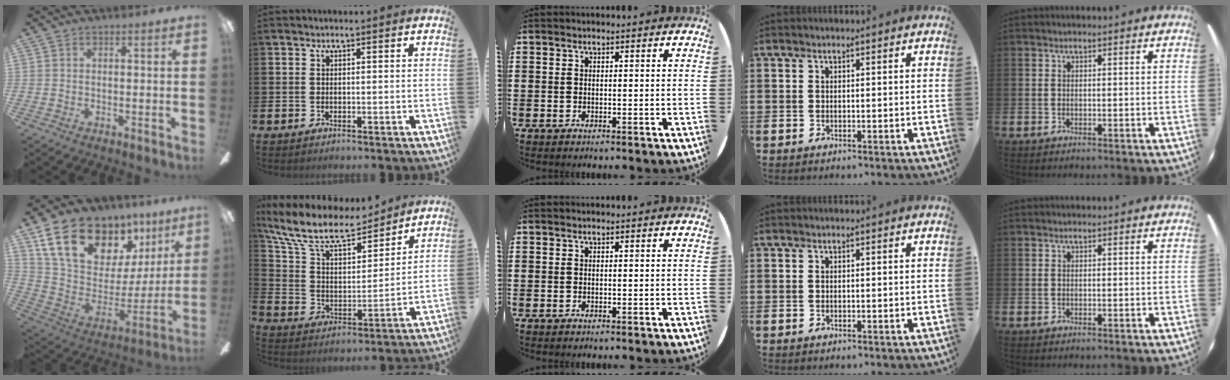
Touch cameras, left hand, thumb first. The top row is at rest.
{"thumb": {"total": 21.5, "force": [13.8, 12.2, 11.1], "torque": [-0.190, -0.082, 0.263]}, "index": {"total": 11.5, "force": [10.1, 3.2, 4.5], "torque": [-0.127, -0.065, 0.176]}}